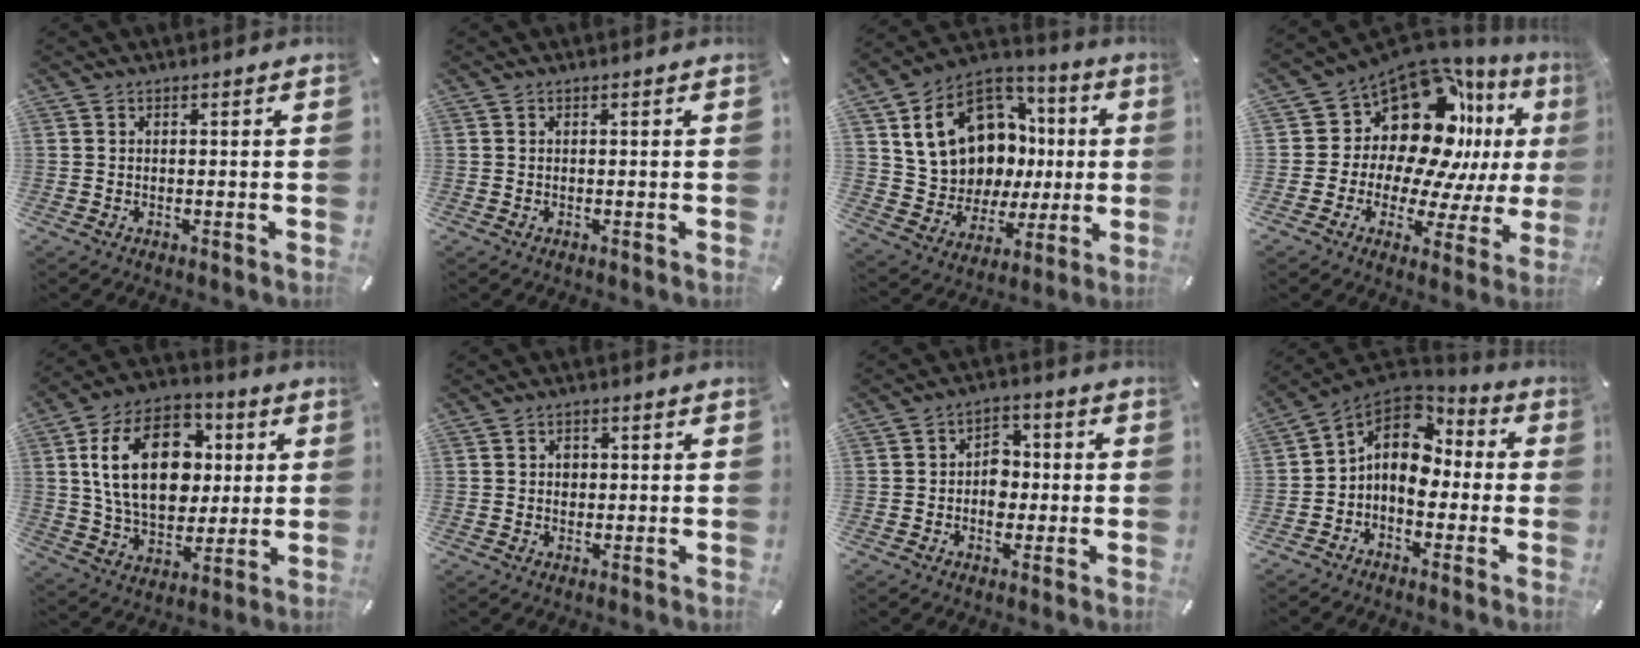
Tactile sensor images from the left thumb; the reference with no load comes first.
{"total": 0.0}
{"total": 18.4, "force": [4.9, 15.0, 9.5], "torque": [-0.170, -0.025, 0.113]}
{"total": 18.3, "force": [8.7, 12.2, 10.4], "torque": [-0.164, -0.092, 0.152]}
{"total": 20.8, "force": [3.7, 14.5, 14.4], "torque": [-0.264, 0.009, 0.063]}
{"total": 1.9, "force": [0.1, 1.7, 0.8], "torque": [-0.002, 0.001, -0.004]}
{"total": 5.9, "force": [-1.2, 4.9, 3.1], "torque": [-0.033, 0.007, -0.025]}
{"total": 10.2, "force": [-0.3, 8.0, 6.2], "torque": [-0.127, 0.006, -0.006]}